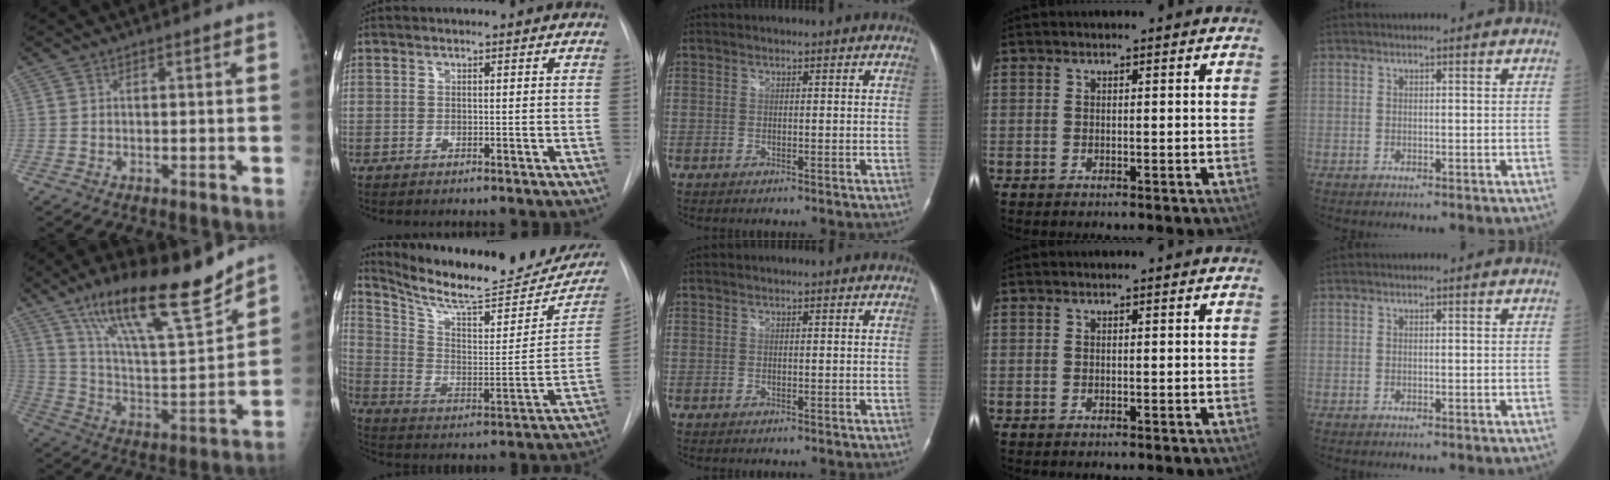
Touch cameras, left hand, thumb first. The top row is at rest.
{"thumb": {"total": 23.0, "force": [16.4, 5.0, 15.3], "torque": [-0.234, -0.071, 0.287]}, "index": {"total": 22.5, "force": [19.8, 4.8, 9.6], "torque": [-0.148, -0.044, 0.284]}}